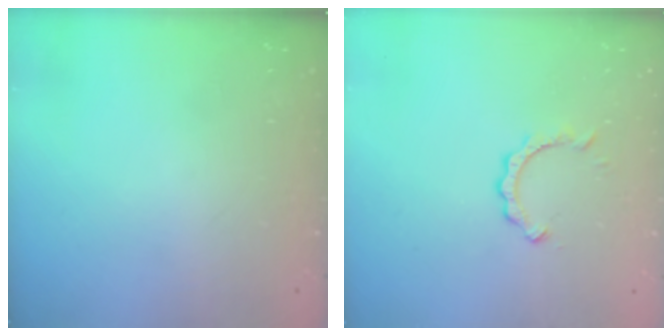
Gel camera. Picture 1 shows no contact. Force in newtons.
{"total": 2.8, "press": 2.8, "slide": 0.3}